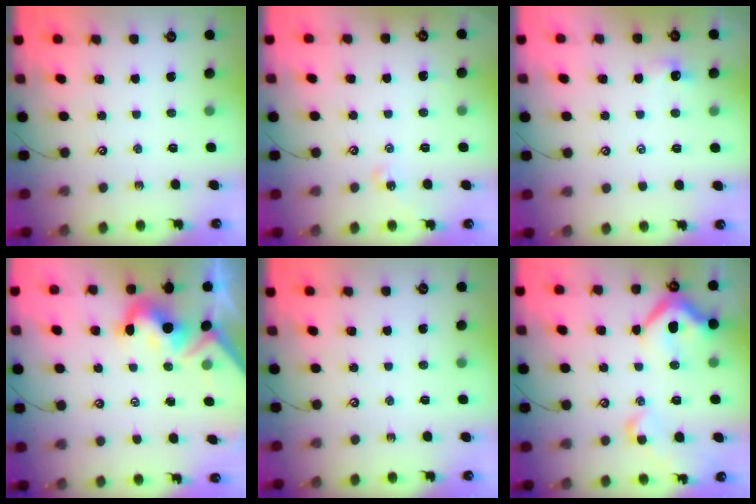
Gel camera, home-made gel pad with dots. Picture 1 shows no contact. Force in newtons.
{"total": 4.3, "press": 4.3, "slide": 0.6}
{"total": 1.1, "press": 1.0, "slide": 0.4}
{"total": 5.5, "press": 5.3, "slide": 1.2}
{"total": 0.0}
{"total": 12.0, "press": 11.9, "slide": 1.0}